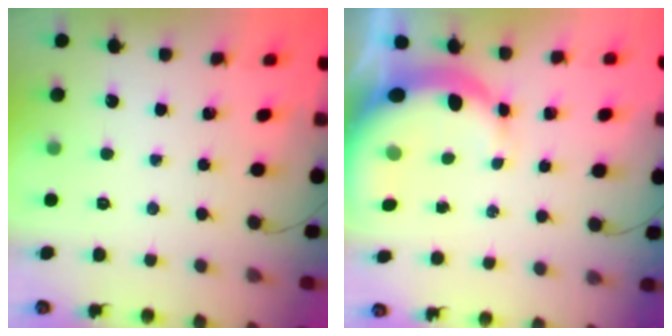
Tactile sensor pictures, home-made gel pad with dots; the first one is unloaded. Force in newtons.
{"total": 7.8, "press": 7.5, "slide": 1.9}